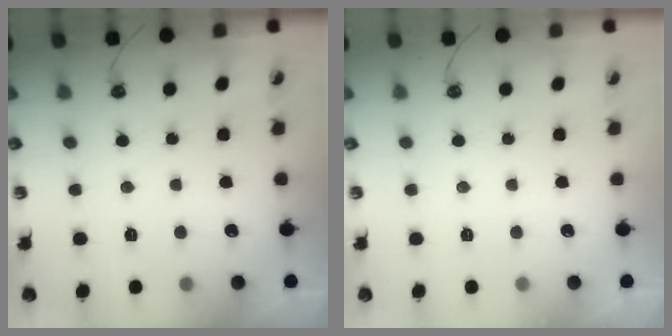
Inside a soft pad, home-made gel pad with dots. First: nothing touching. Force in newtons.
{"total": 0.0}